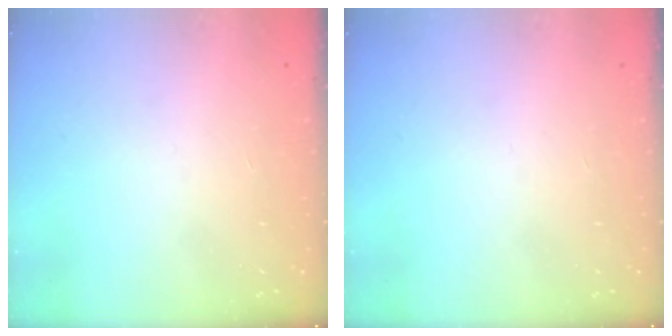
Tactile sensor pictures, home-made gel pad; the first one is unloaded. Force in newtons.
{"total": 0.0}